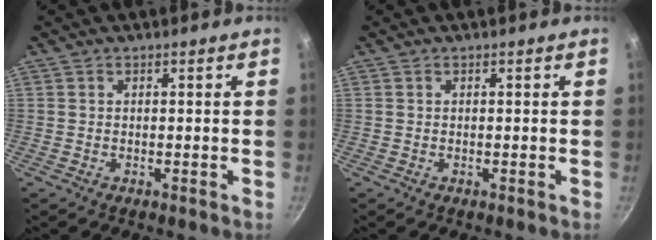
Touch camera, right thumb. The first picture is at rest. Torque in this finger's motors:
{"motor_torque": [-0.36, -0.03, 0.11, 0.11, 0.00]}